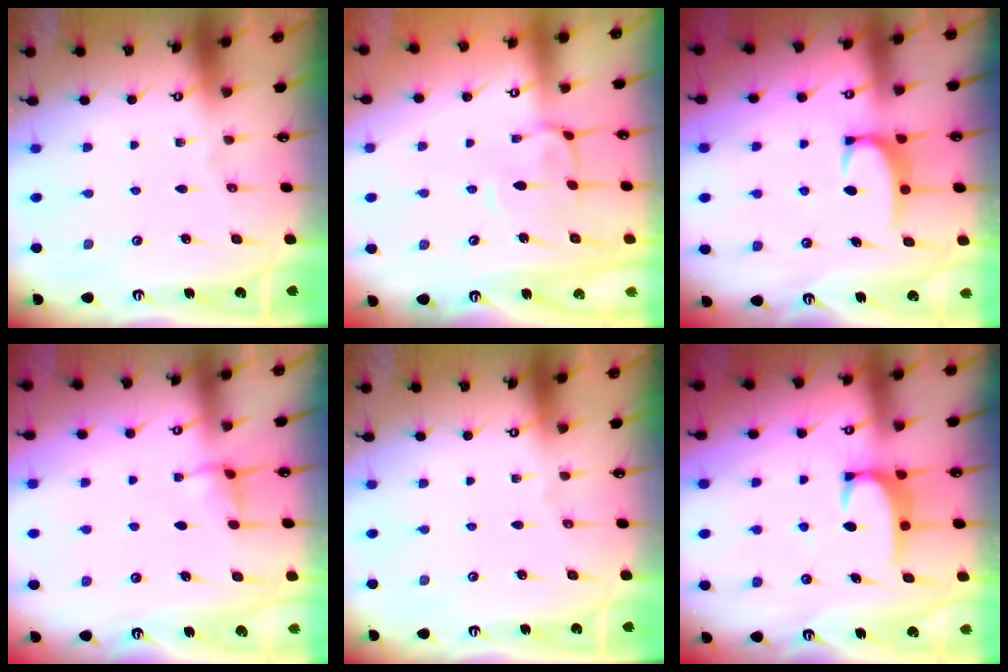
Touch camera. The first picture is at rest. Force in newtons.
{"total": 0.8, "press": 0.4, "slide": 0.7}
{"total": 2.6, "press": 2.6, "slide": 0.4}
{"total": 2.9, "press": 2.9, "slide": 0.6}
{"total": 0.0}
{"total": 2.7, "press": 2.7, "slide": 0.3}